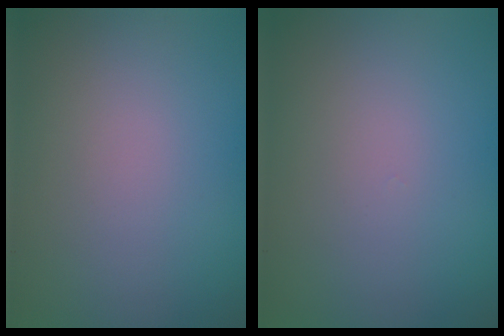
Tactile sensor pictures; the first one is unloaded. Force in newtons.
{"total": 0.0}